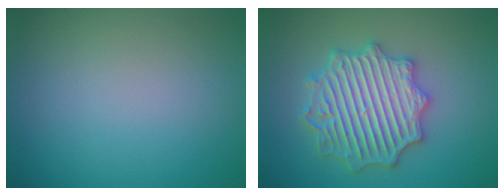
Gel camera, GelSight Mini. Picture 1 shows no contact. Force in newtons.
{"total": 6.8, "press": 6.7, "slide": 1.1}